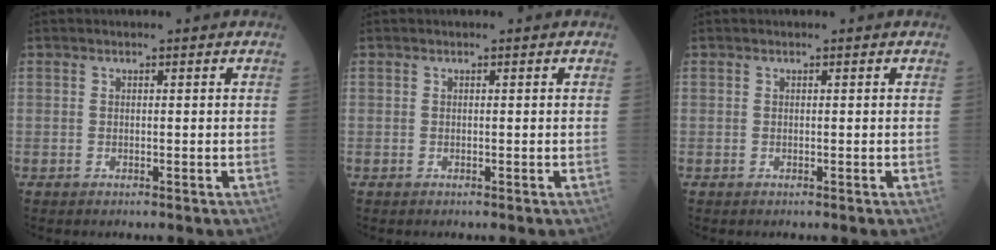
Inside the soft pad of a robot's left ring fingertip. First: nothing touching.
{"total": 0.0}
{"total": 0.0}